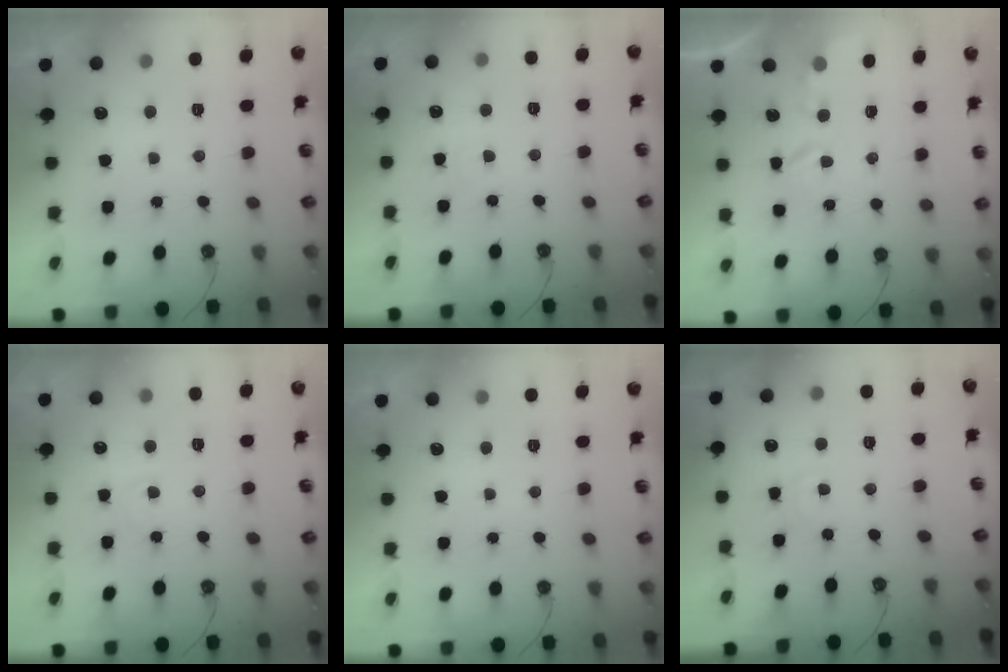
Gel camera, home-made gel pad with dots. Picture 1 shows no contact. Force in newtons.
{"total": 2.9, "press": 2.9, "slide": 0.5}
{"total": 2.7, "press": 2.7, "slide": 0.5}
{"total": 2.8, "press": 2.8, "slide": 0.3}
{"total": 0.0}
{"total": 2.1, "press": 2.1, "slide": 0.4}